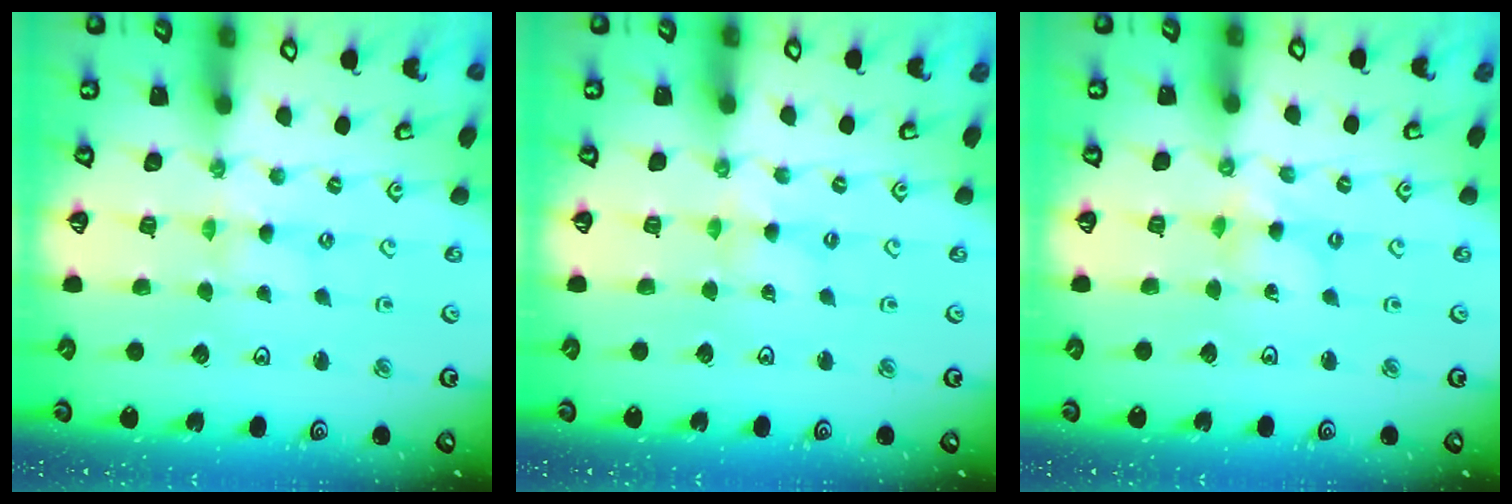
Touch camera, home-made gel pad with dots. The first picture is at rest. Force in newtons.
{"total": 1.1, "press": 1.1, "slide": 0.3}
{"total": 2.3, "press": 2.3, "slide": 0.2}